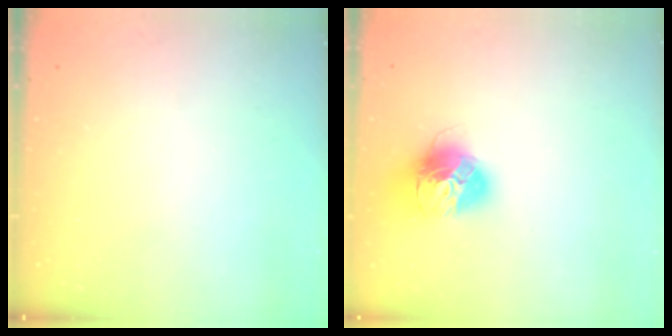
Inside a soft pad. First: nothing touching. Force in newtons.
{"total": 14.9, "press": 14.9, "slide": 1.6}